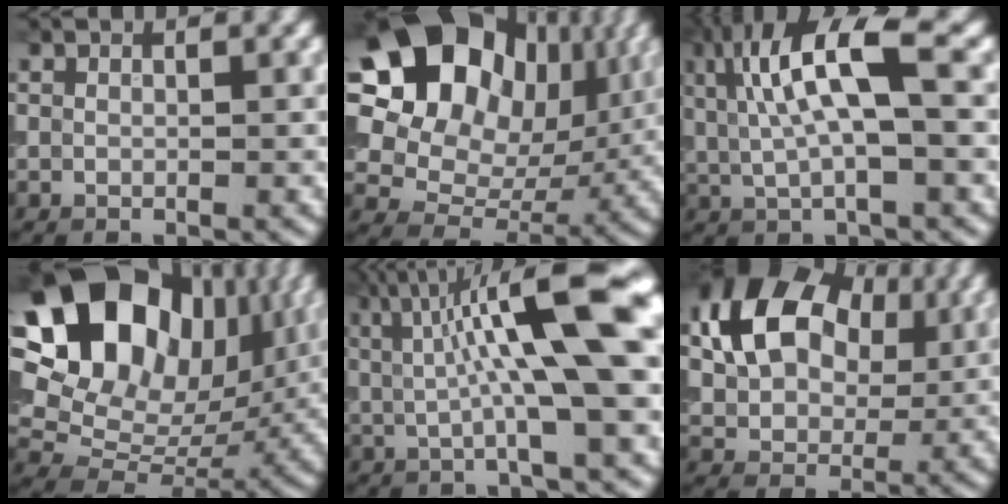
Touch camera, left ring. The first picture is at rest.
{"total": 16.5, "force": [5.8, 12.3, 9.5], "torque": [-0.170, 0.044, 0.092]}
{"total": 8.4, "force": [1.9, 2.3, 7.9], "torque": [-0.156, 0.004, 0.033]}
{"total": 19.8, "force": [7.5, 14.3, 11.4], "torque": [-0.222, 0.055, 0.133]}
{"total": 11.7, "force": [2.1, 2.5, 11.3], "torque": [-0.168, 0.008, 0.030]}
{"total": 11.6, "force": [3.5, 7.7, 8.0], "torque": [-0.158, 0.014, 0.054]}